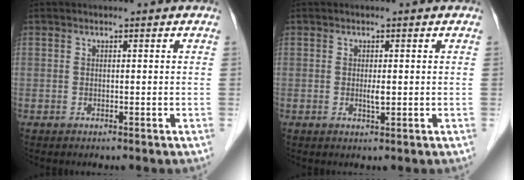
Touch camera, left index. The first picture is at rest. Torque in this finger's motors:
{"motor_torque": [0.19, 0.22, 0.00, 0.00]}